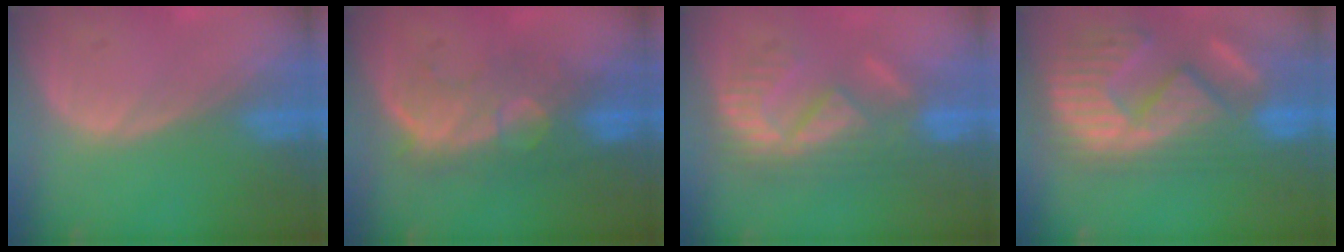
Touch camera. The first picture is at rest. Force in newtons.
{"total": 9.0, "press": 8.3, "slide": 3.4}
{"total": 8.3, "press": 8.0, "slide": 2.1}
{"total": 13.7, "press": 12.2, "slide": 6.2}